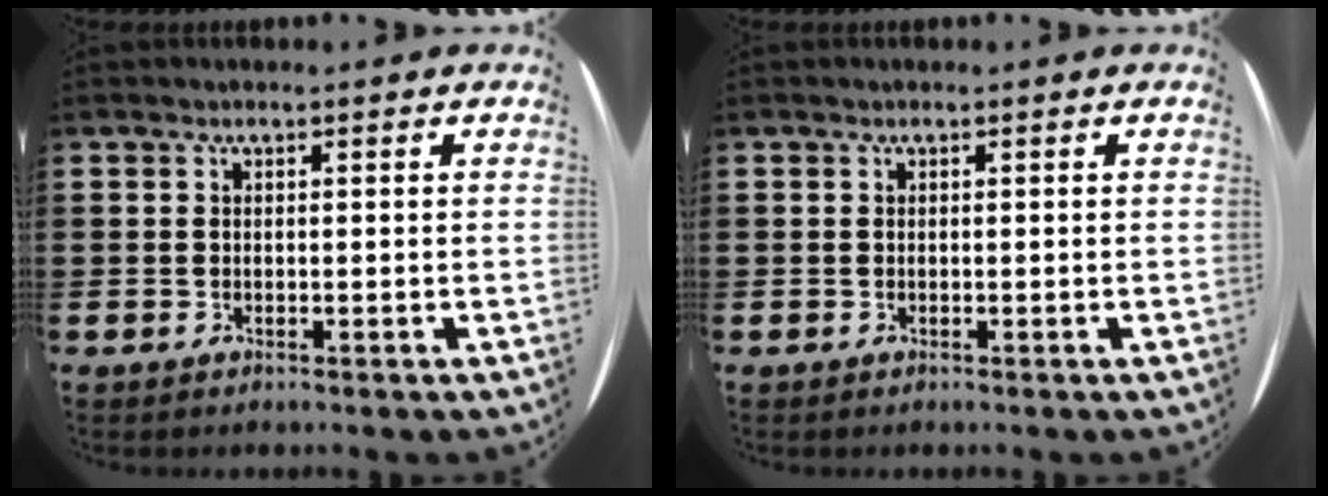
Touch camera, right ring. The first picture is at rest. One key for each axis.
{"total": 0.0}